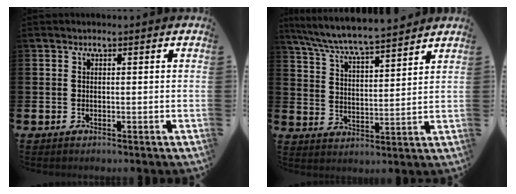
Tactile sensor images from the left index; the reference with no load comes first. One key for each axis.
{"total": 7.2, "fx": 7.0, "fy": 0.1, "fz": 1.7, "tx": -0.063, "ty": -0.046, "tz": 0.123}